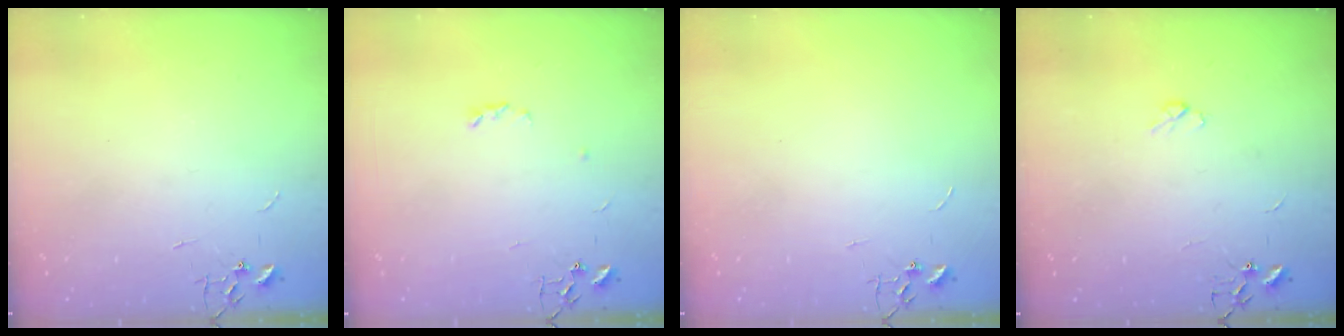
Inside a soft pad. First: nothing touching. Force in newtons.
{"total": 3.2, "press": 3.2, "slide": 0.5}
{"total": 0.0}
{"total": 3.3, "press": 3.3, "slide": 0.6}